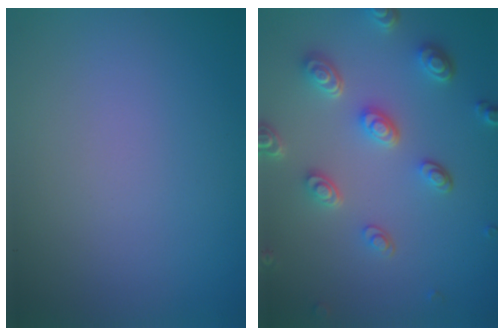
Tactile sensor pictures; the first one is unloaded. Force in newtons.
{"total": 4.9, "press": 3.8, "slide": 3.1}